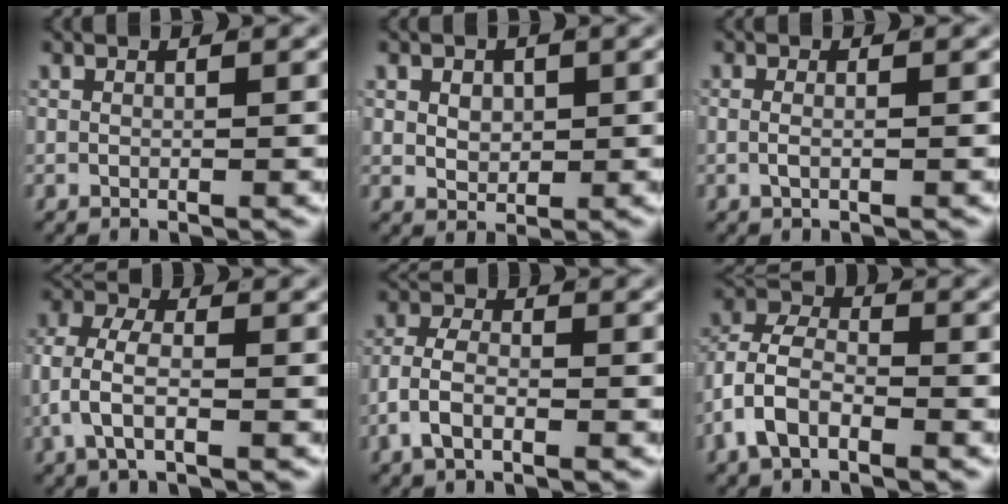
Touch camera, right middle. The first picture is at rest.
{"total": 2.3, "force": [0.4, 1.7, 1.4], "torque": [-0.028, -0.018, 0.020]}
{"total": 0.9, "force": [-0.4, 0.0, 0.9], "torque": [-0.019, -0.006, -0.004]}
{"total": 4.7, "force": [-1.2, 2.7, 3.7], "torque": [-0.086, -0.011, -0.018]}
{"total": 3.3, "force": [-1.5, 1.8, 2.3], "torque": [-0.041, 0.001, -0.031]}
{"total": 6.4, "force": [-1.9, 4.7, 4.0], "torque": [-0.081, -0.015, -0.040]}